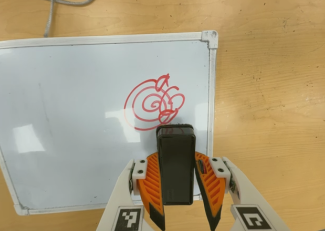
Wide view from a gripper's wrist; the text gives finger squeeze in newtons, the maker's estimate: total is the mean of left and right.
{"total": 7.0, "left": 5.7, "right": 8.3}